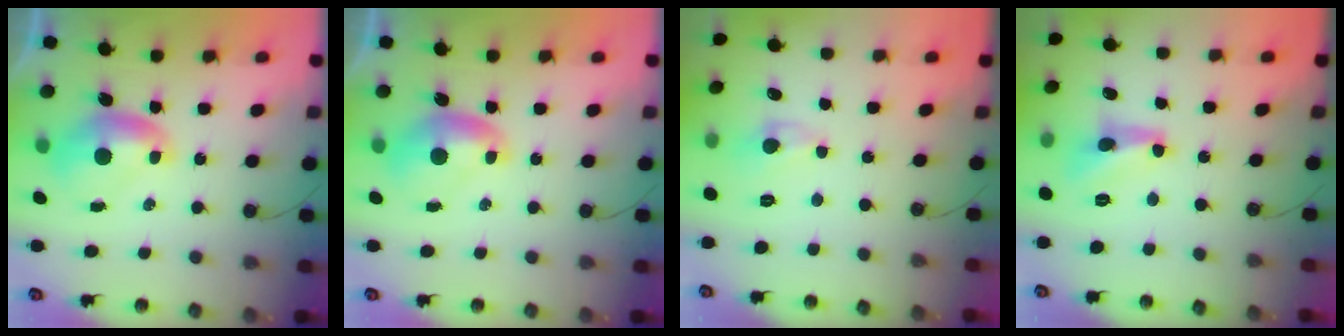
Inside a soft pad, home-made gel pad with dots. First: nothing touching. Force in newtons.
{"total": 0.0}
{"total": 0.0}
{"total": 5.3, "press": 5.3, "slide": 0.3}